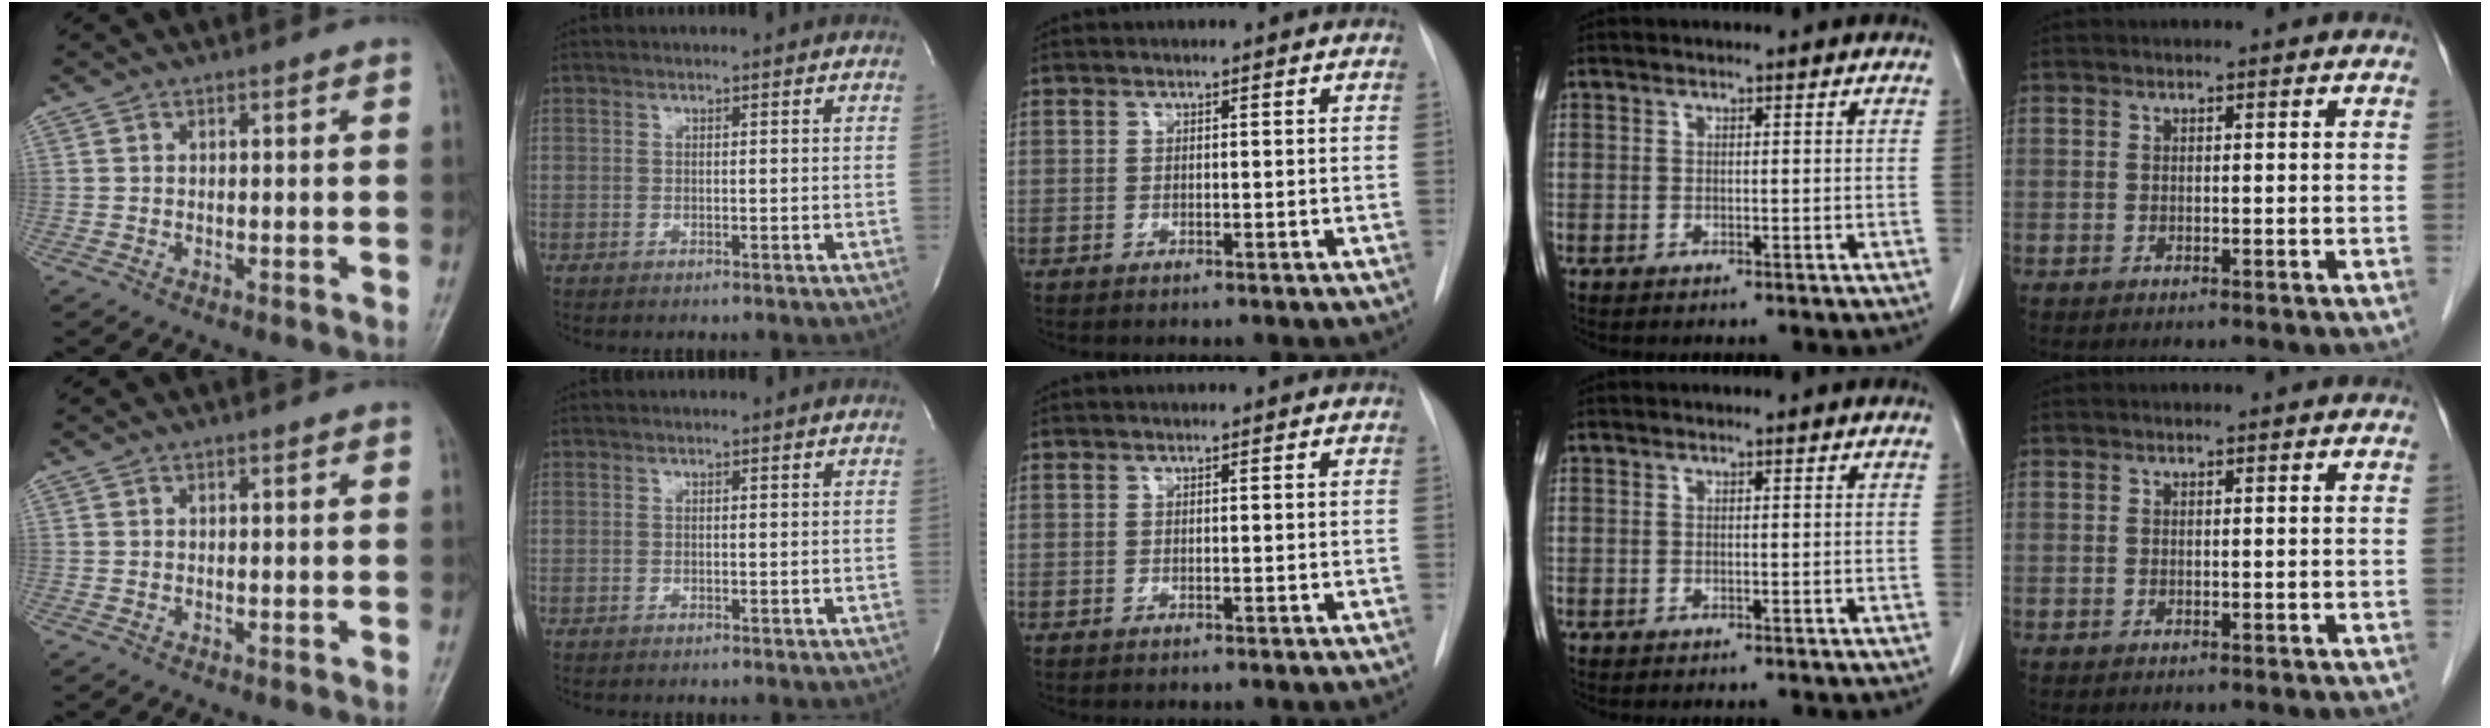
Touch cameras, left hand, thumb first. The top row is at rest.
{}